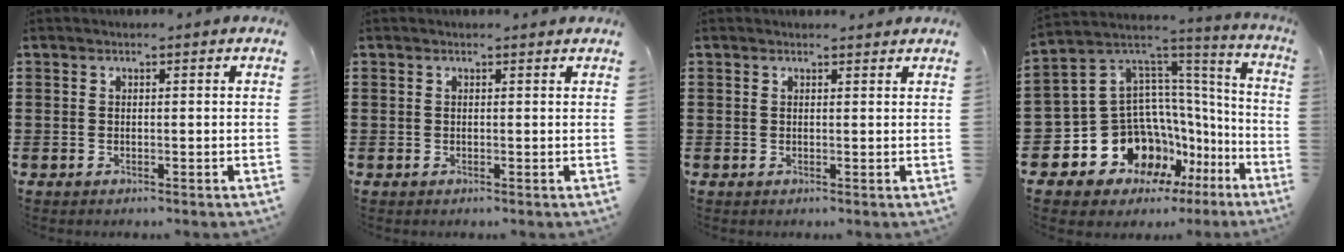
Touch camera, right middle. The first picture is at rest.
{"total": 0.0}
{"total": 0.8, "force": [0.8, 0.2, 0.0], "torque": [0.005, -0.003, 0.014]}
{"total": 12.4, "force": [-6.1, 10.0, 4.1], "torque": [-0.147, -0.027, -0.096]}